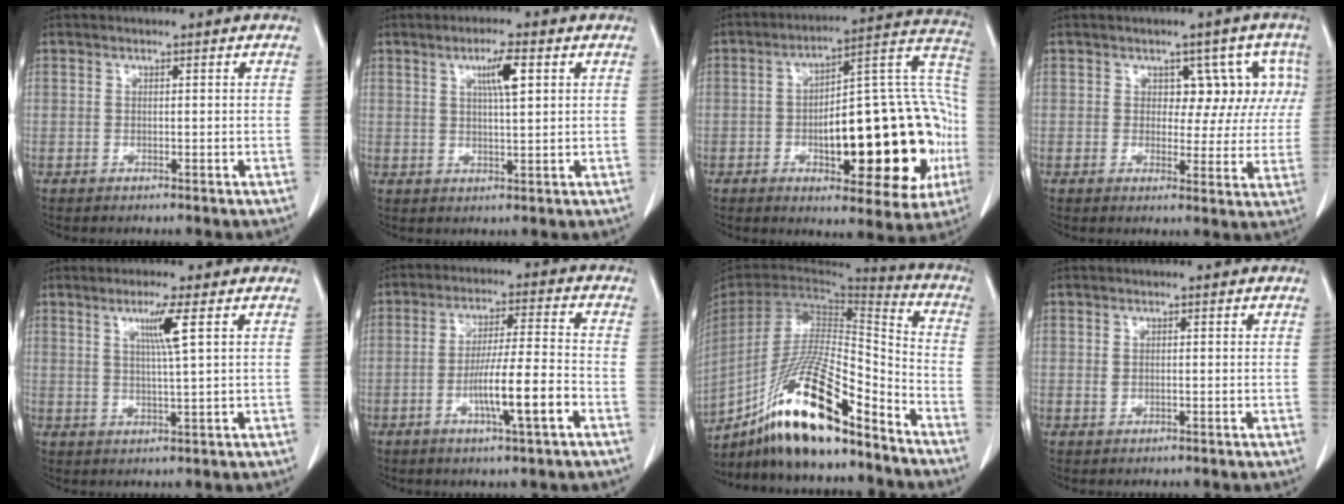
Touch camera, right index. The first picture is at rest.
{"total": 5.0, "force": [1.9, 0.4, 4.6], "torque": [-0.078, 0.001, 0.033]}
{"total": 26.3, "force": [-5.0, 8.5, 24.5], "torque": [-0.284, 0.039, -0.054]}
{"total": 7.1, "force": [2.1, 4.7, 4.8], "torque": [-0.032, 0.025, 0.023]}
{"total": 4.7, "force": [1.8, -1.0, 4.3], "torque": [-0.079, -0.006, 0.035]}
{"total": 9.5, "force": [-3.6, 0.0, 8.8], "torque": [-0.157, -0.001, -0.062]}
{"total": 21.3, "force": [-14.6, 3.2, 15.2], "torque": [-0.302, -0.018, -0.264]}
{"total": 0.6, "force": [0.1, 0.4, 0.5], "torque": [-0.009, -0.001, 0.003]}